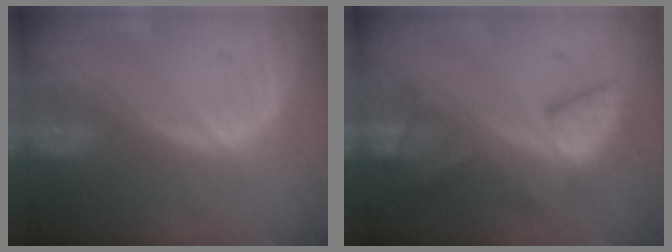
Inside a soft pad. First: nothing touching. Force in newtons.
{"total": 7.6, "press": 7.5, "slide": 1.1}